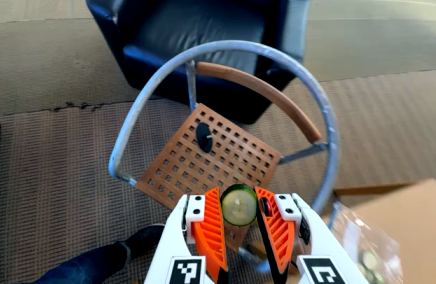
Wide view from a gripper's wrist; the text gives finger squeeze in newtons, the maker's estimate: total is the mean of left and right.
{"total": 6.8, "left": 6.7, "right": 6.8}